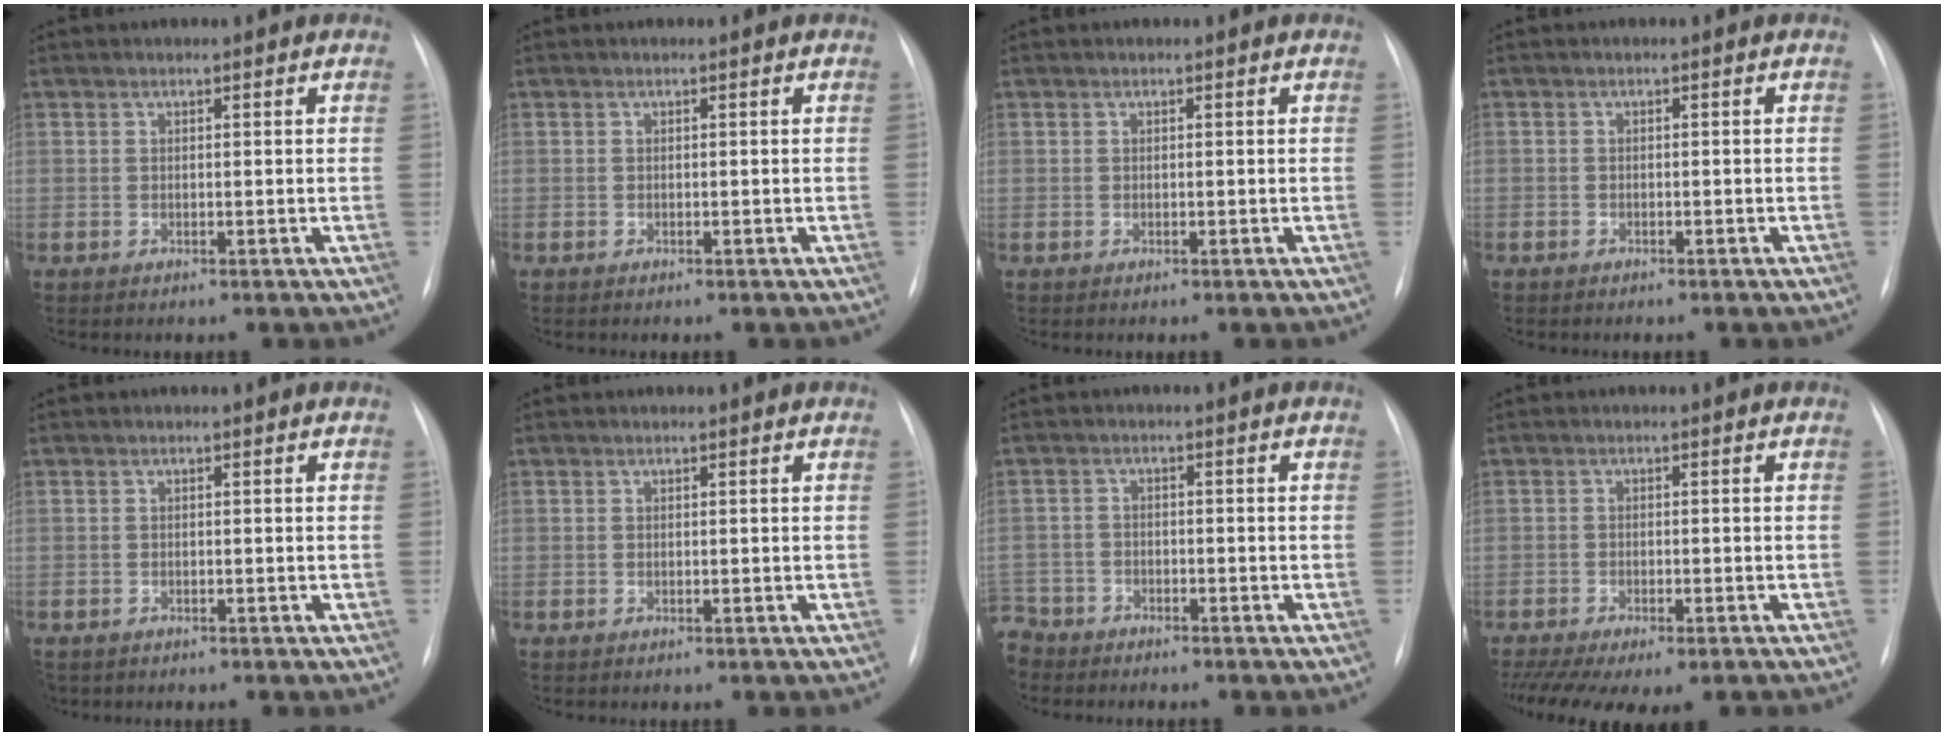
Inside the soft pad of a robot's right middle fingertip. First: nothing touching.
{"total": 0.0}
{"total": 0.0}
{"total": 1.2, "force": [-0.8, 0.8, 0.1], "torque": [-0.009, 0.003, -0.010]}
{"total": 1.8, "force": [-1.3, 1.1, 0.3], "torque": [-0.008, 0.001, -0.016]}
{"total": 0.0}
{"total": 5.3, "force": [-4.6, 2.6, -0.2], "torque": [0.006, -0.005, -0.090]}
{"total": 12.4, "force": [-9.4, 4.2, 6.9], "torque": [-0.138, -0.009, -0.132]}